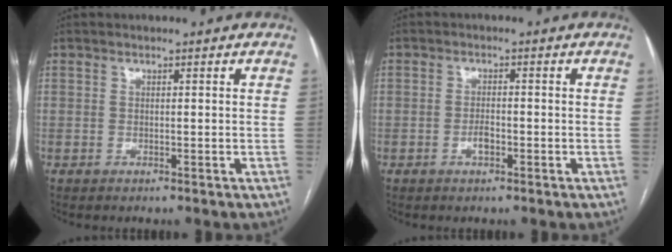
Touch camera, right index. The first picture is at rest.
{"total": 2.1, "force": [-0.9, 0.9, 1.7], "torque": [-0.033, 0.003, -0.016]}